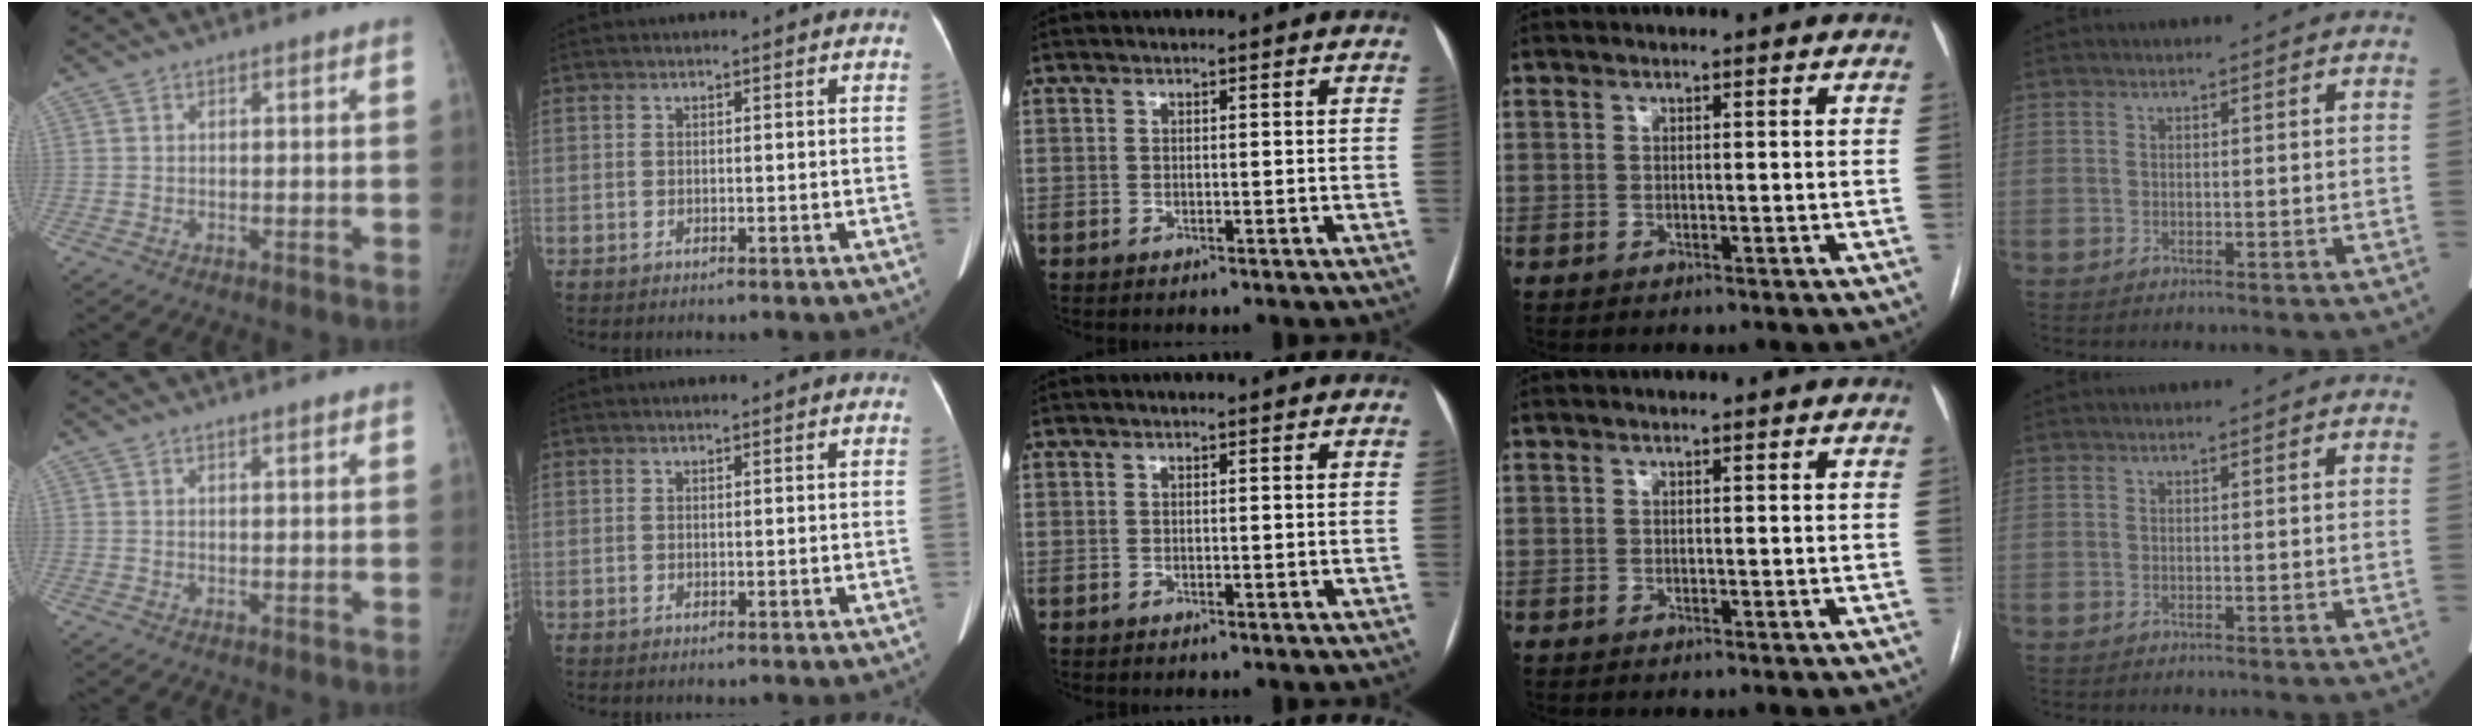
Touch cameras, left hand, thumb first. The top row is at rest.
{"thumb": {"total": 1.0, "force": [0.8, 0.1, 0.6], "torque": [-0.007, -0.004, 0.013]}, "index": {"total": 0.7, "force": [0.7, 0.1, 0.1], "torque": [-0.009, 0.005, 0.009]}}